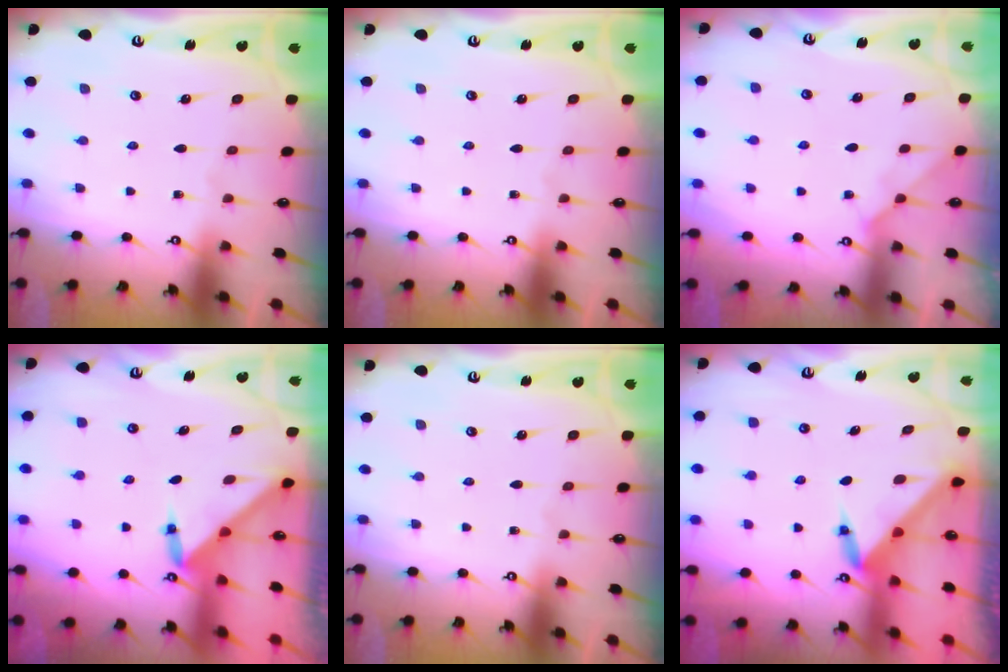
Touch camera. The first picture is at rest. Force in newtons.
{"total": 0.0}
{"total": 4.0, "press": 3.9, "slide": 0.7}
{"total": 3.3, "press": 3.3, "slide": 0.2}
{"total": 0.0}
{"total": 3.2, "press": 3.2, "slide": 0.2}